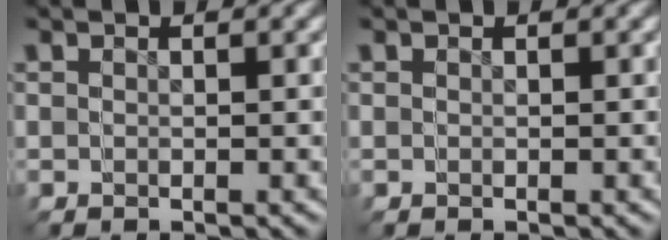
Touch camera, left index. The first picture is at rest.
{"total": 0.0}